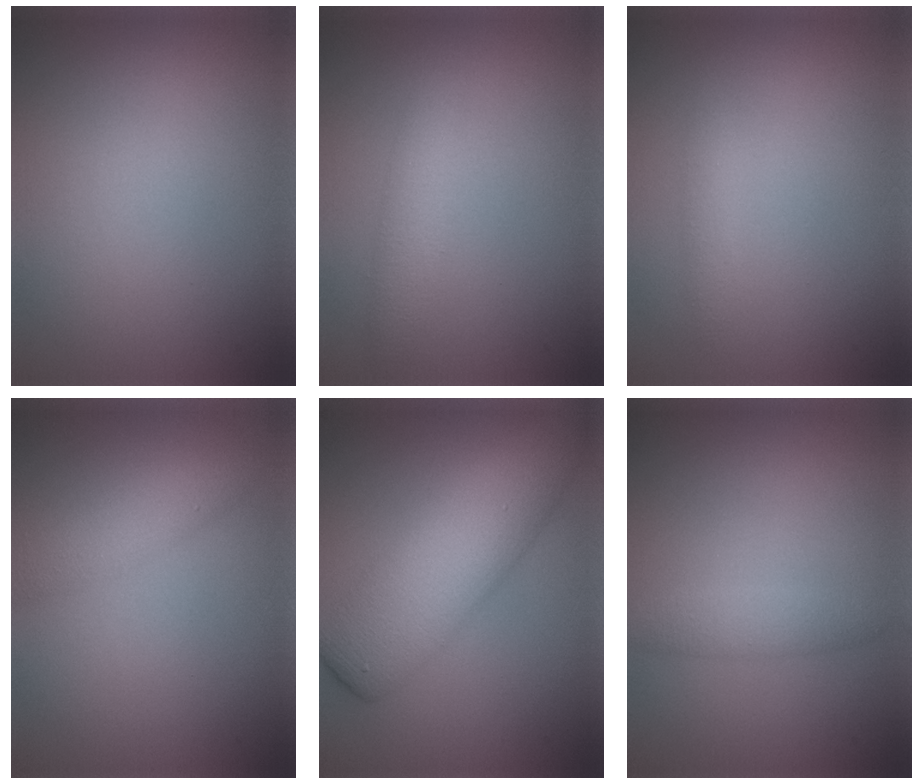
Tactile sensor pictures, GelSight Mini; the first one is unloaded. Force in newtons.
{"total": 2.5, "press": 2.5, "slide": 0.1}
{"total": 1.1, "press": 1.1, "slide": 0.0}
{"total": 2.6, "press": 2.6, "slide": 0.0}
{"total": 7.5, "press": 7.5, "slide": 0.2}
{"total": 1.9, "press": 1.9, "slide": 0.0}